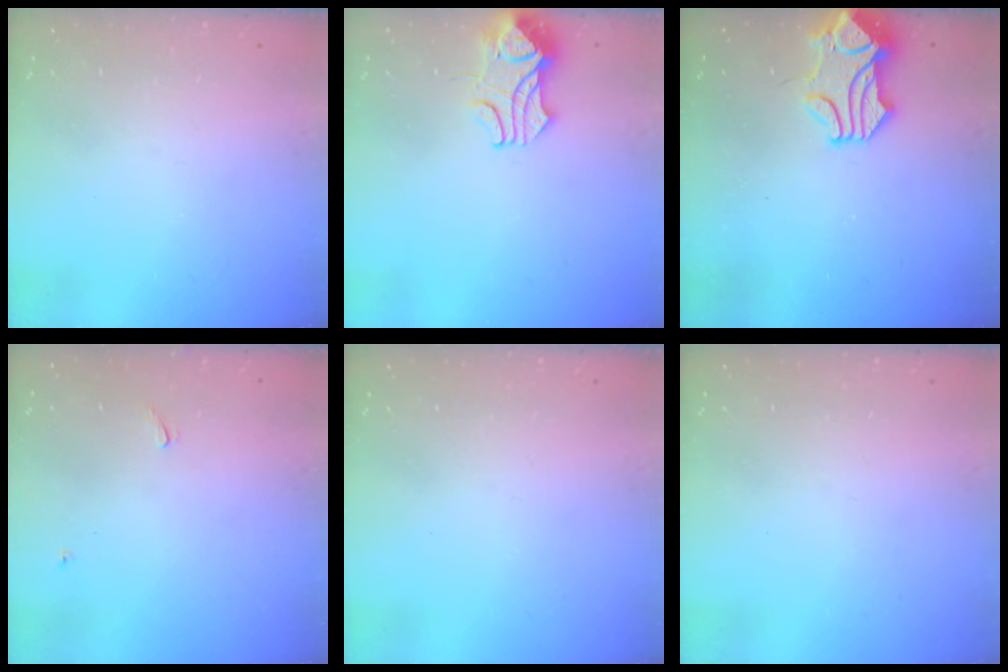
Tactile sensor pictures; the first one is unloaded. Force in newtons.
{"total": 2.2, "press": 2.0, "slide": 0.8}
{"total": 1.0, "press": 0.0, "slide": 1.0}
{"total": 3.9, "press": 3.9, "slide": 0.3}
{"total": 0.0}
{"total": 0.0}